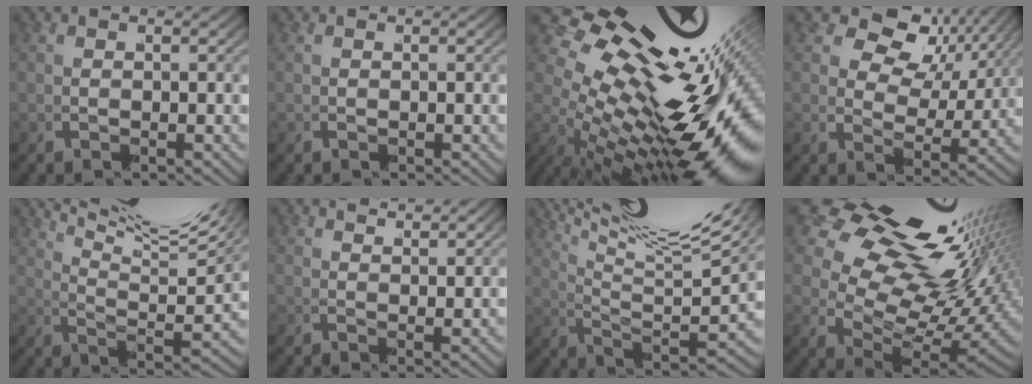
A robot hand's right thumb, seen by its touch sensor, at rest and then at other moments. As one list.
[{"total": 0.0}, {"total": 21.3, "force": [1.2, 11.5, 17.9], "torque": [-0.257, -0.011, 0.024]}, {"total": 6.7, "force": [4.0, 4.0, 3.7], "torque": [-0.059, 0.008, 0.051]}, {"total": 11.0, "force": [7.2, 3.9, 7.4], "torque": [-0.095, 0.025, 0.098]}, {"total": 2.2, "force": [2.2, -0.3, 0.3], "torque": [0.002, 0.005, 0.036]}, {"total": 9.8, "force": [5.6, 3.4, 7.3], "torque": [-0.118, 0.010, 0.083]}, {"total": 17.0, "force": [3.6, 10.6, 12.8], "torque": [-0.199, -0.006, 0.054]}]